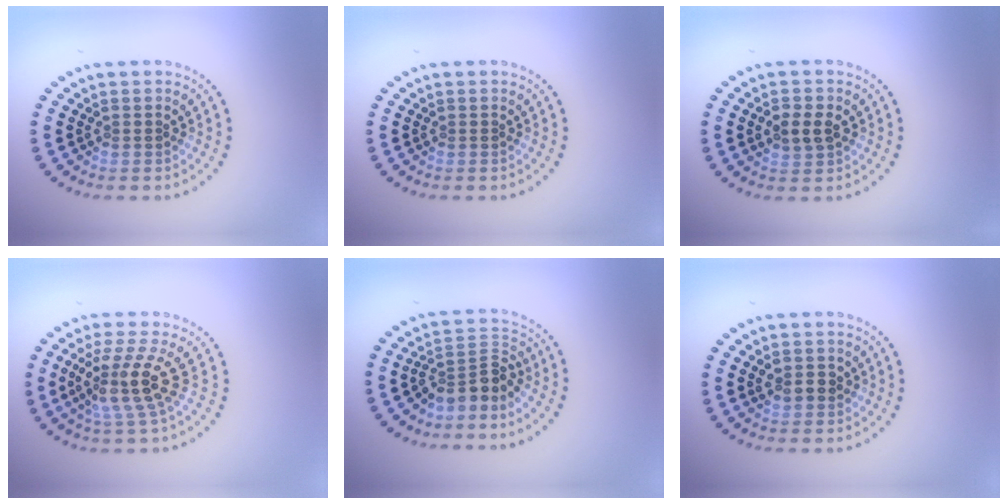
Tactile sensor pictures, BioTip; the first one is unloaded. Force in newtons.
{"total": 0.0}
{"total": 2.5, "press": 2.4, "slide": 0.4}
{"total": 4.3, "press": 3.2, "slide": 2.9}
{"total": 3.4, "press": 2.4, "slide": 2.4}
{"total": 1.8, "press": 1.8, "slide": 0.4}